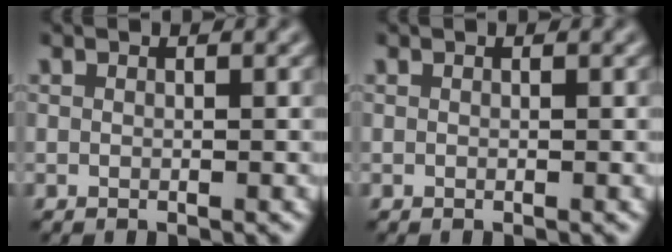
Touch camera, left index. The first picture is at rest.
{"total": 0.0}